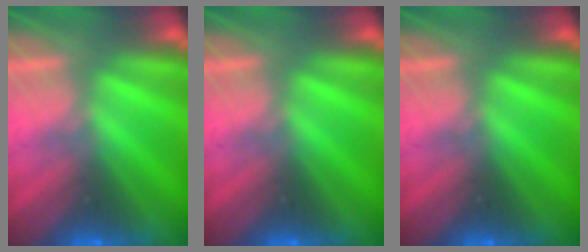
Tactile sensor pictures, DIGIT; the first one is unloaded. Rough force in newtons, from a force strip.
{"total": 0.0}
{"total": 0.0}